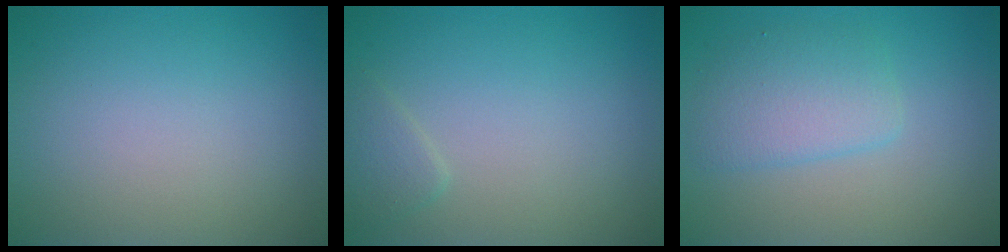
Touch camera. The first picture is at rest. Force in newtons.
{"total": 1.2, "press": 1.2, "slide": 0.1}
{"total": 3.3, "press": 3.3, "slide": 0.1}